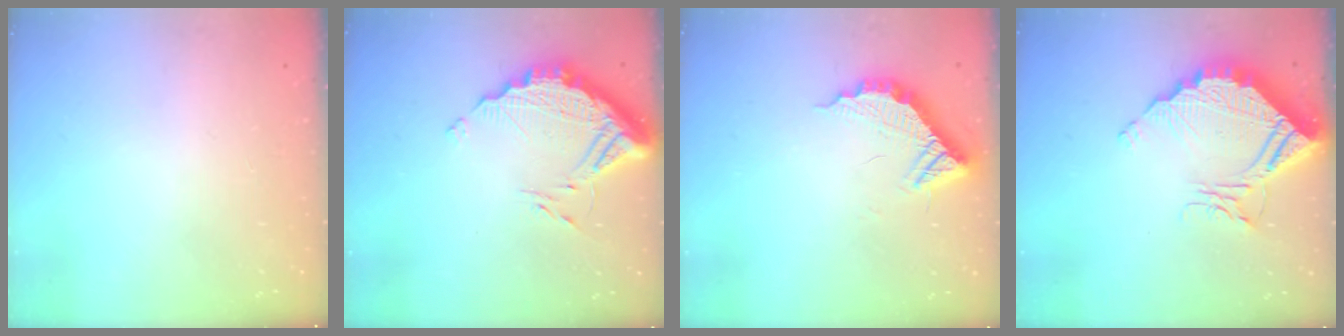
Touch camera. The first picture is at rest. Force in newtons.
{"total": 12.7, "press": 12.7, "slide": 0.9}
{"total": 12.0, "press": 12.0, "slide": 0.7}
{"total": 13.4, "press": 13.3, "slide": 1.2}